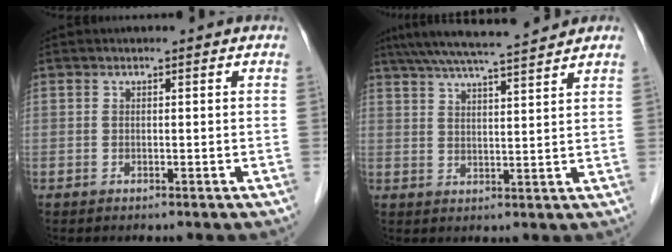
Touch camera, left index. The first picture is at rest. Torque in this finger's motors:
{"motor_torque": [0.89, -1.09, 0.68, 0.18]}